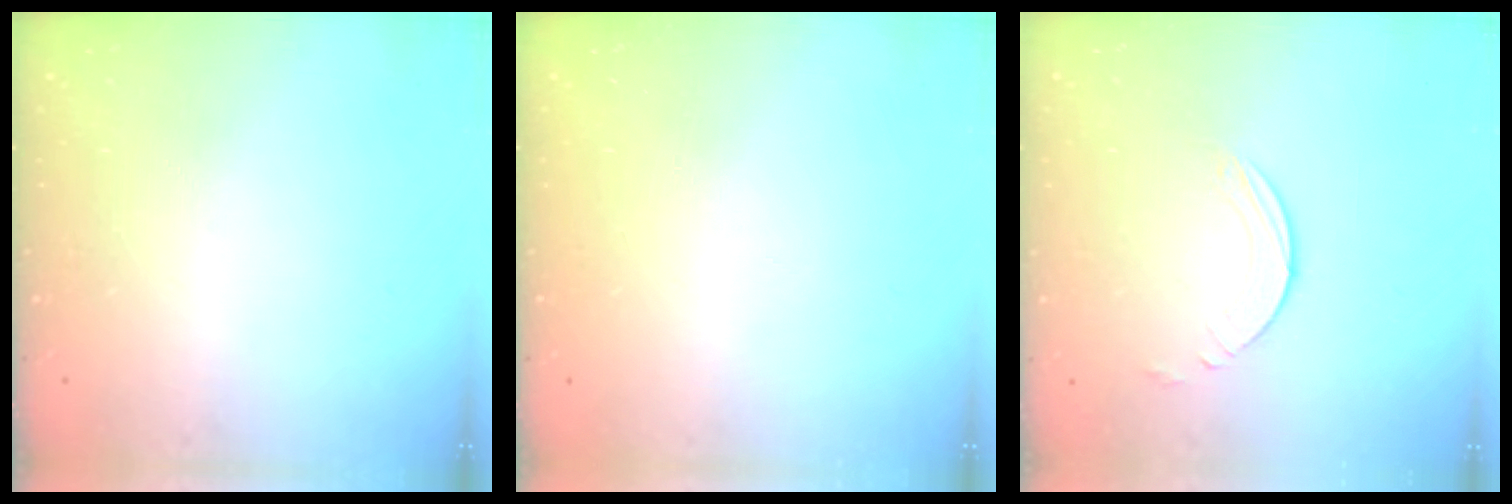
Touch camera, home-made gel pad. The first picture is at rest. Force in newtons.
{"total": 0.0}
{"total": 3.2, "press": 3.2, "slide": 0.3}